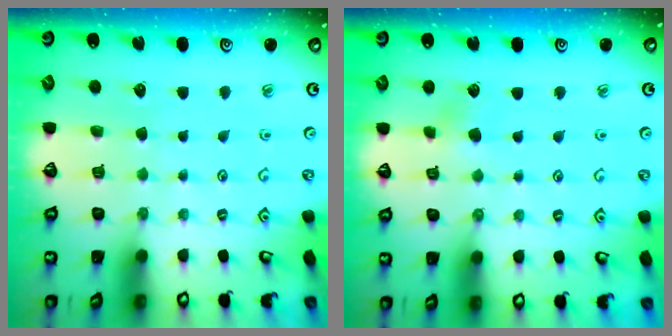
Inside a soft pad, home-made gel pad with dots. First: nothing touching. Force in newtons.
{"total": 2.8, "press": 2.8, "slide": 0.6}